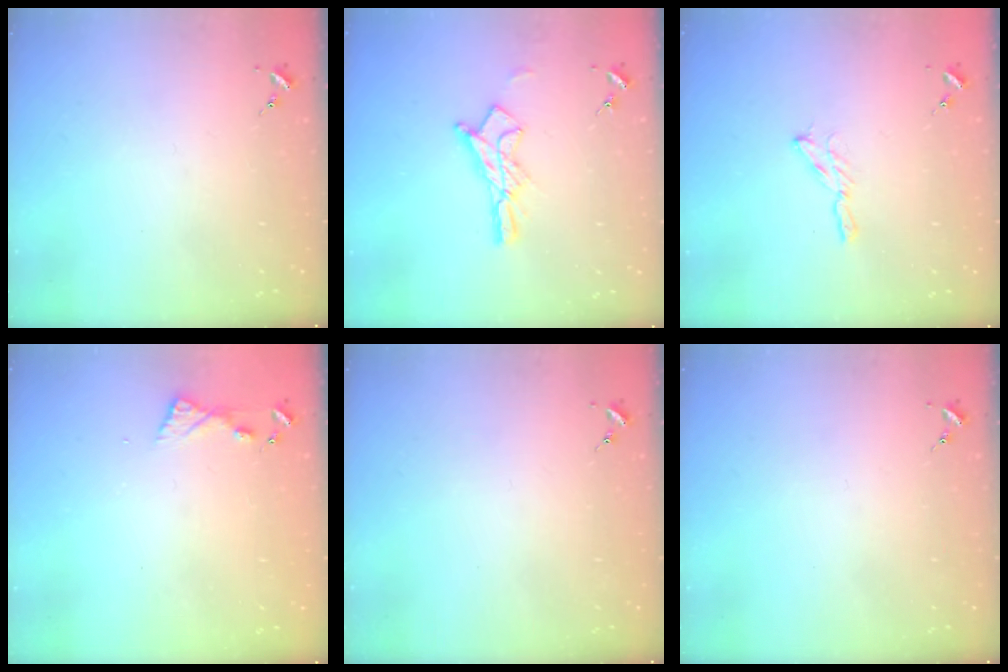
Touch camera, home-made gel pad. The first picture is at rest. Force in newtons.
{"total": 11.3, "press": 11.3, "slide": 0.8}
{"total": 4.9, "press": 4.8, "slide": 0.2}
{"total": 5.5, "press": 5.5, "slide": 0.4}
{"total": 0.0}
{"total": 0.0}